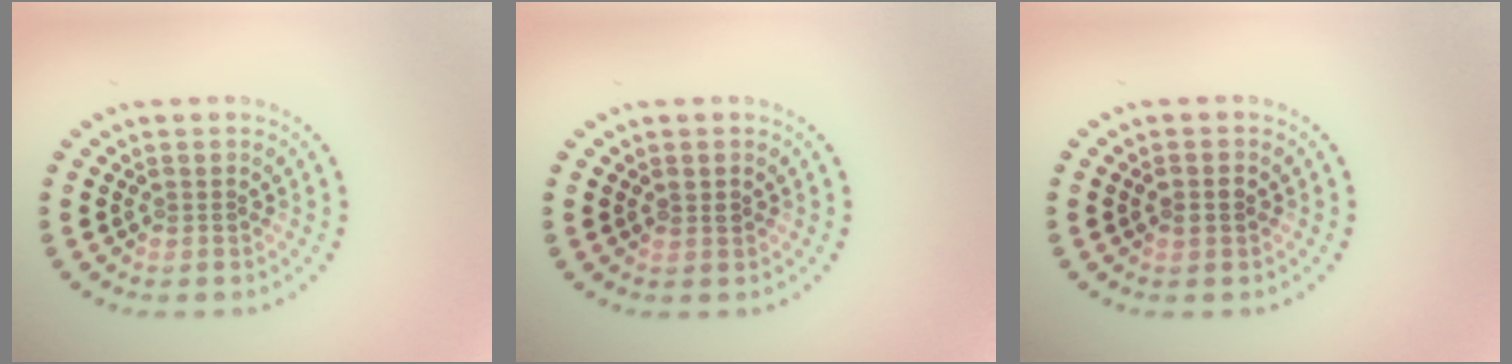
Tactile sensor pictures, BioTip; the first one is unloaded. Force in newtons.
{"total": 0.9, "press": 0.9, "slide": 0.1}
{"total": 1.1, "press": 1.1, "slide": 0.1}